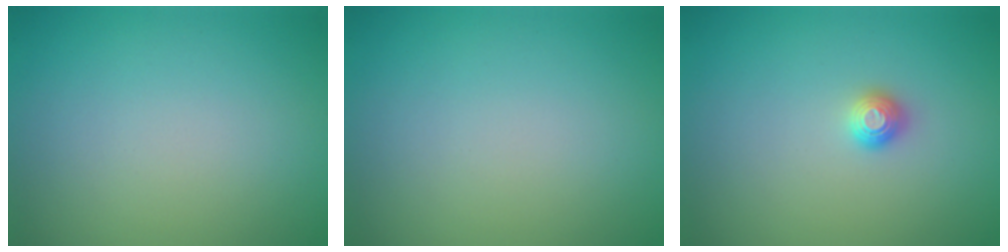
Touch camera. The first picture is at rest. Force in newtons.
{"total": 0.0}
{"total": 1.0, "press": 1.0, "slide": 0.1}